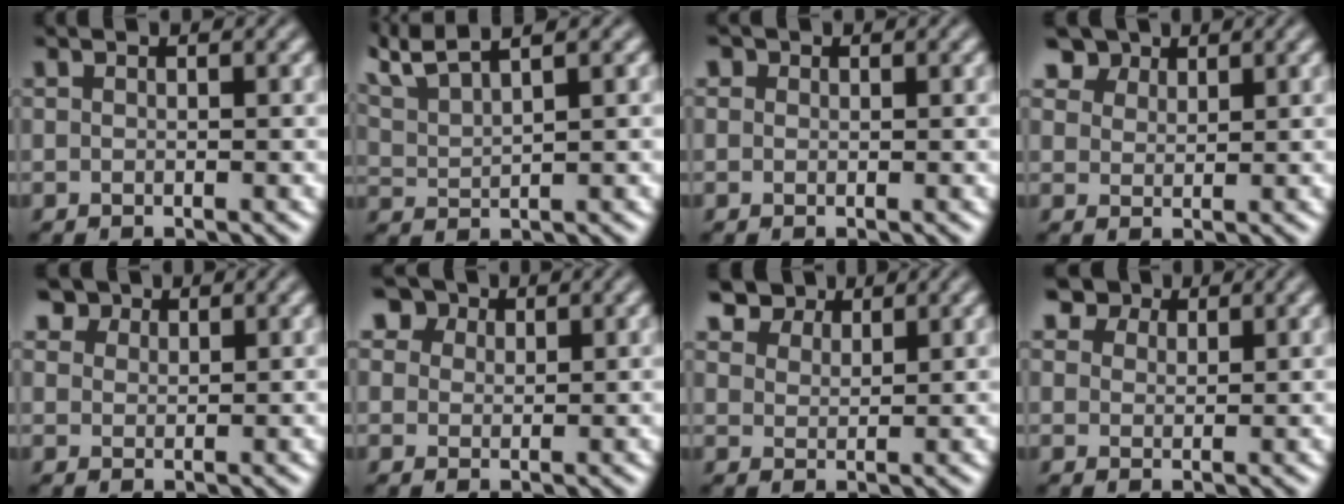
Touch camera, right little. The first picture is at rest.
{"total": 6.0, "force": [4.8, 1.1, 3.3], "torque": [-0.067, 0.024, 0.073]}
{"total": 0.7, "force": [0.3, 0.6, 0.2], "torque": [0.000, -0.002, -0.002]}
{"total": 4.8, "force": [3.7, 2.7, 1.7], "torque": [-0.053, -0.002, 0.069]}
{"total": 3.6, "force": [2.8, 2.0, 1.1], "torque": [-0.034, -0.006, 0.055]}
{"total": 5.4, "force": [3.6, 3.4, 2.2], "torque": [-0.063, 0.009, 0.054]}
{"total": 4.9, "force": [4.1, 2.2, 1.6], "torque": [-0.047, -0.008, 0.081]}
{"total": 4.5, "force": [3.4, 2.5, 1.5], "torque": [-0.046, -0.006, 0.063]}